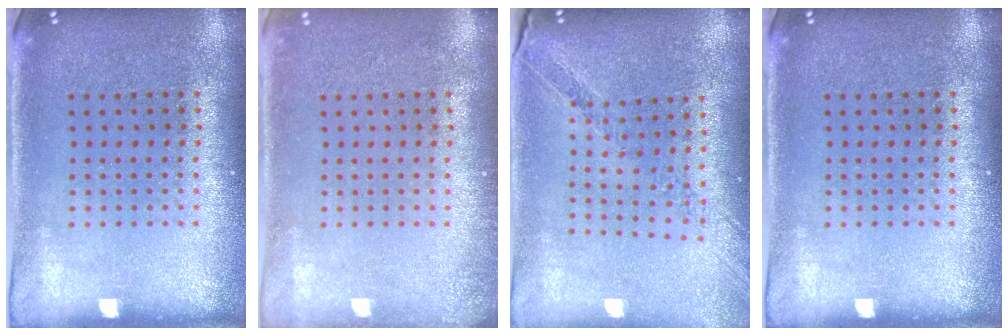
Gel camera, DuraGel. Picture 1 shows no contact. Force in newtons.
{"total": 1.1, "press": 1.0, "slide": 0.2}
{"total": 0.6, "press": 0.6, "slide": 0.1}
{"total": 0.0}